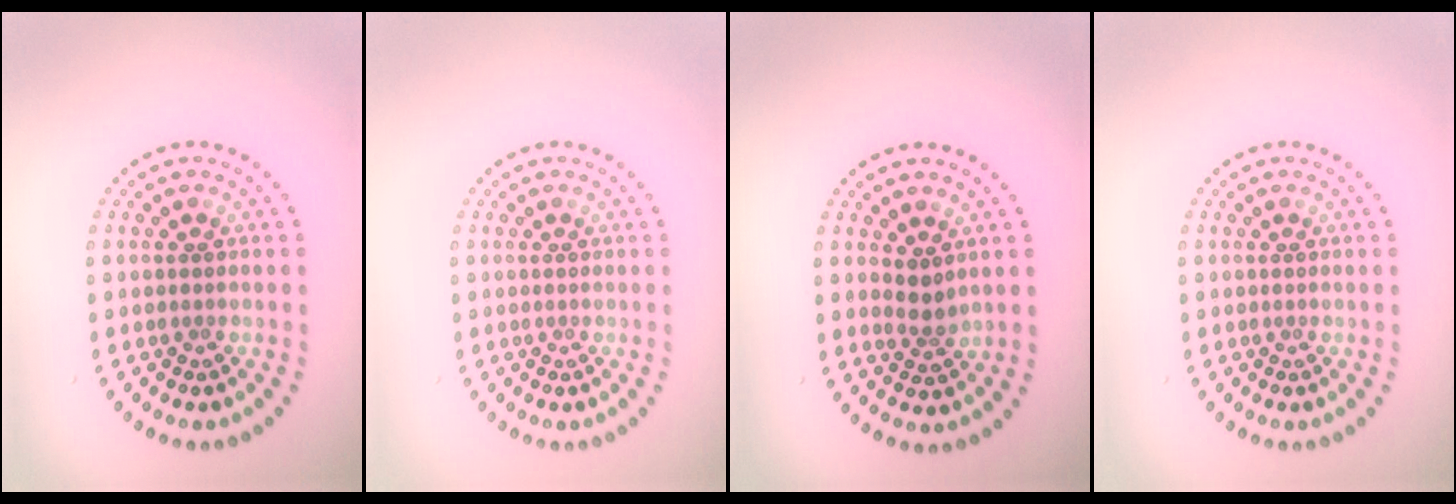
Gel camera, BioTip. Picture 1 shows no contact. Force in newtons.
{"total": 0.0}
{"total": 1.7, "press": 1.4, "slide": 0.9}
{"total": 0.0}